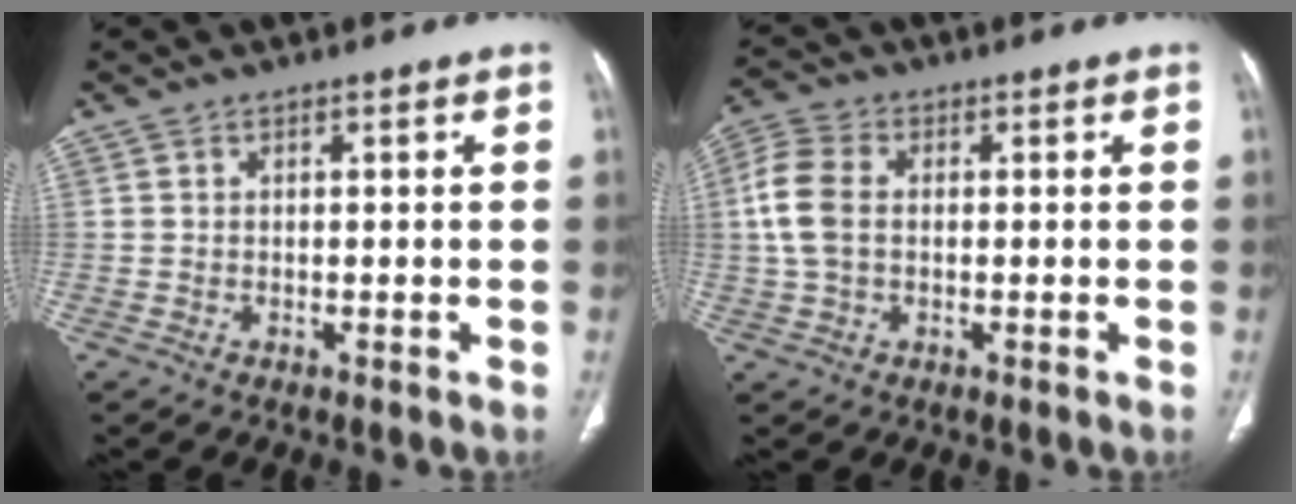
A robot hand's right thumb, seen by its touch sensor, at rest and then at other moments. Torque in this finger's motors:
{"motor_torque": [0.03, 0.12, 0.10, -0.01, 0.08]}